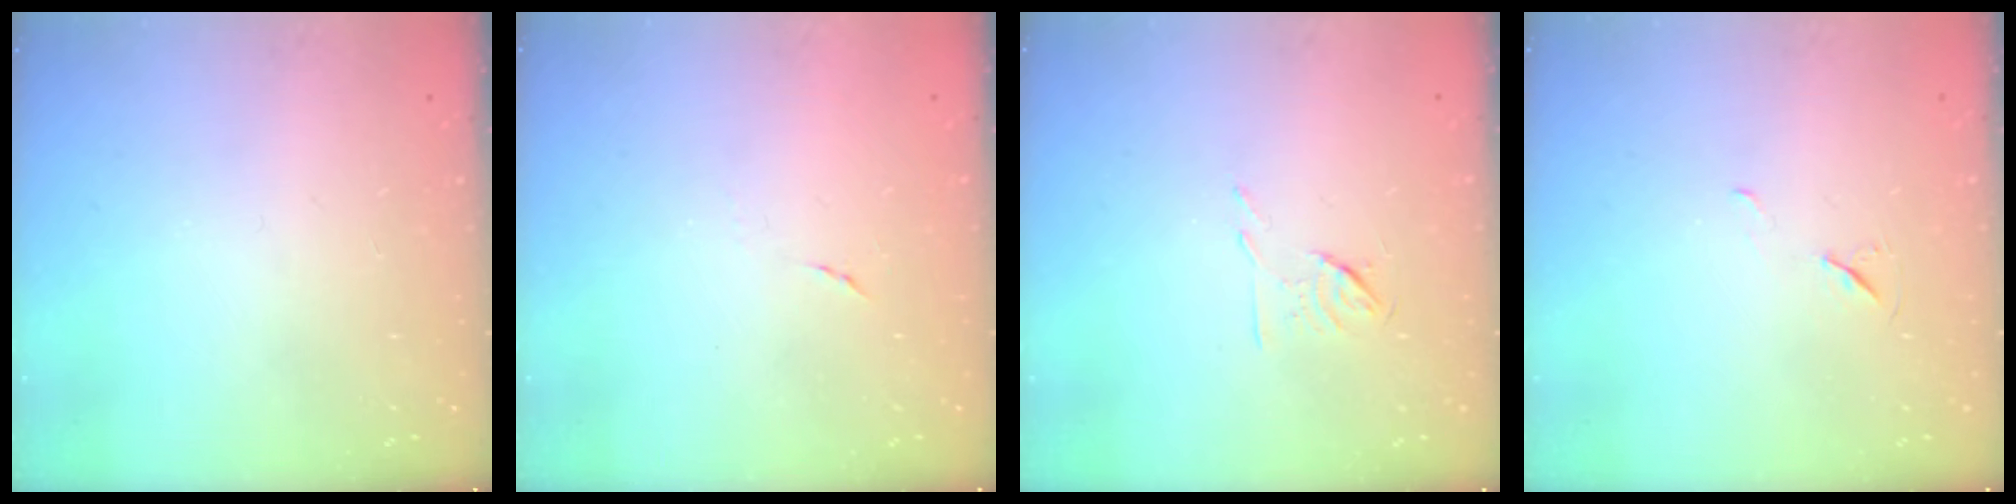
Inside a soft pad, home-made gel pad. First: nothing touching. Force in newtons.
{"total": 3.9, "press": 3.5, "slide": 1.6}
{"total": 5.8, "press": 5.7, "slide": 1.2}
{"total": 4.9, "press": 4.4, "slide": 2.2}